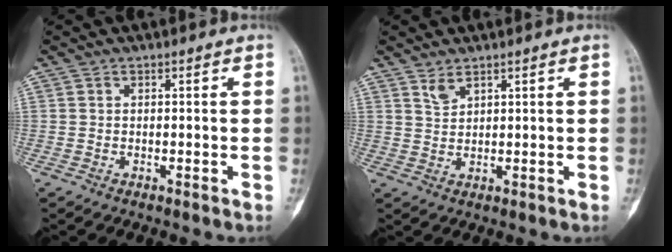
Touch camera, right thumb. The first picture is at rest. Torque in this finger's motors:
{"motor_torque": [-0.67, 0.05, 0.02, 0.27, 0.03]}